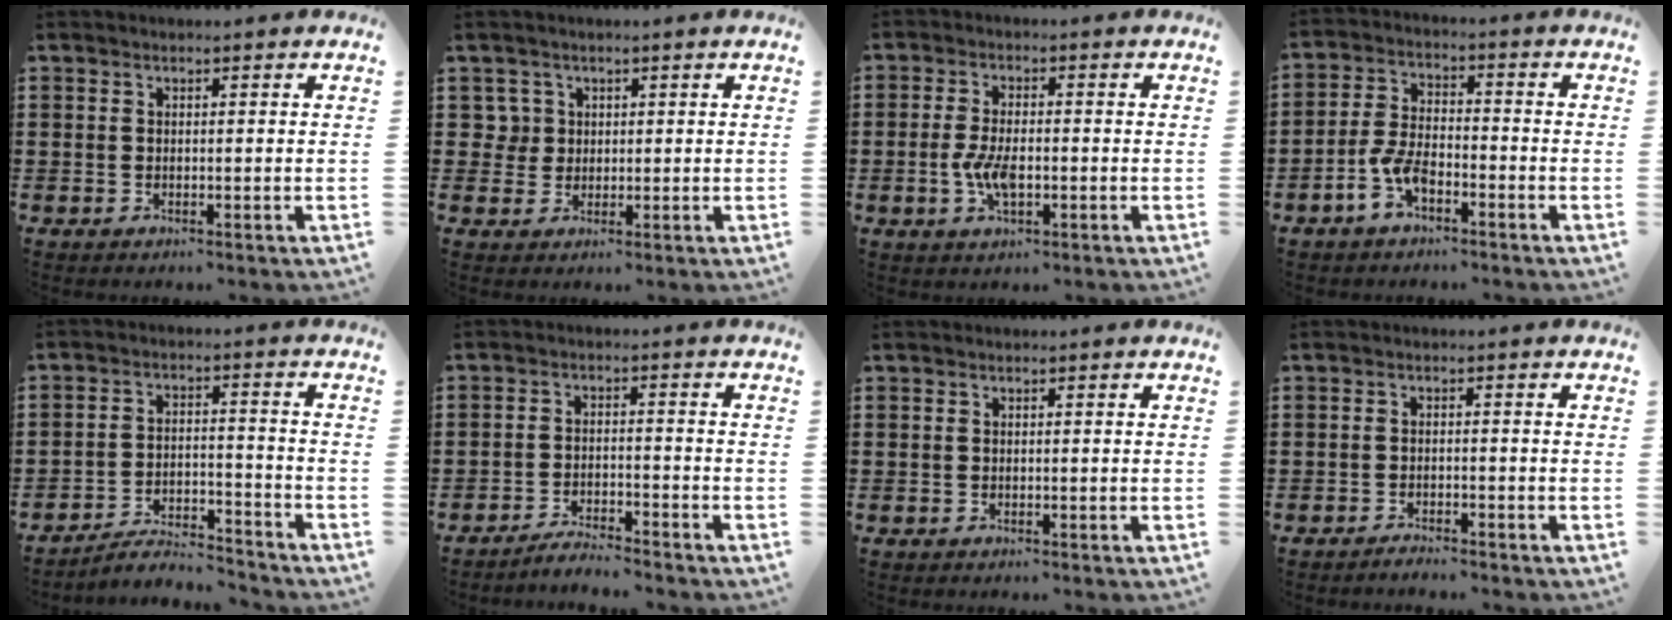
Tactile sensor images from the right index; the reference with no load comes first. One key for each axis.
{"total": 3.1, "fx": 0.8, "fy": 2.9, "fz": 0.5, "tx": -0.025, "ty": 0.011, "tz": 0.014}
{"total": 5.2, "fx": -1.1, "fy": 2.2, "fz": 4.5, "tx": -0.099, "ty": -0.002, "tz": -0.023}
{"total": 5.8, "fx": -3.1, "fy": 2.6, "fz": 4.1, "tx": -0.105, "ty": -0.001, "tz": -0.066}
{"total": 5.0, "fx": -4.8, "fy": 0.2, "fz": 1.2, "tx": -0.031, "ty": 0.000, "tz": -0.098}
{"total": 3.2, "fx": -3.2, "fy": -0.1, "fz": 0.3, "tx": -0.011, "ty": 0.002, "tz": -0.065}
{"total": 0.0}
{"total": 1.4, "fx": -1.4, "fy": -0.1, "fz": 0.1, "tx": -0.004, "ty": 0.001, "tz": -0.028}